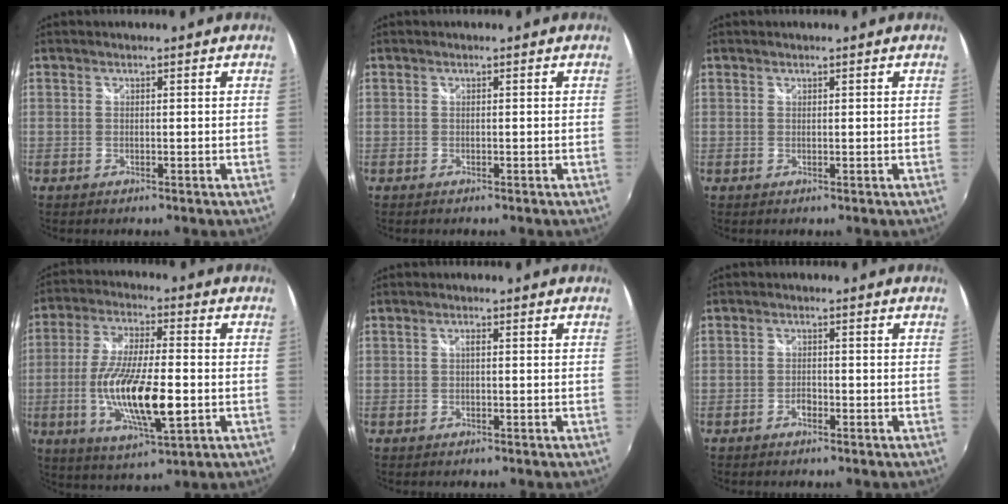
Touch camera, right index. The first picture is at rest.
{"total": 0.0}
{"total": 0.0}
{"total": 16.0, "force": [-3.3, 4.2, 15.1], "torque": [-0.295, -0.019, -0.059]}
{"total": 0.8, "force": [0.0, 0.2, 0.8], "torque": [-0.014, 0.004, -0.003]}
{"total": 1.4, "force": [-1.0, 0.8, 0.6], "torque": [-0.012, 0.002, -0.018]}